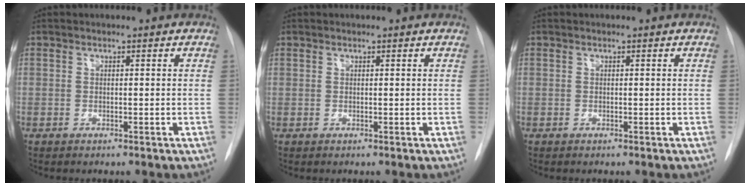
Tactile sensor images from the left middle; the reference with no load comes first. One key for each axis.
{"total": 0.0}
{"total": 0.0}